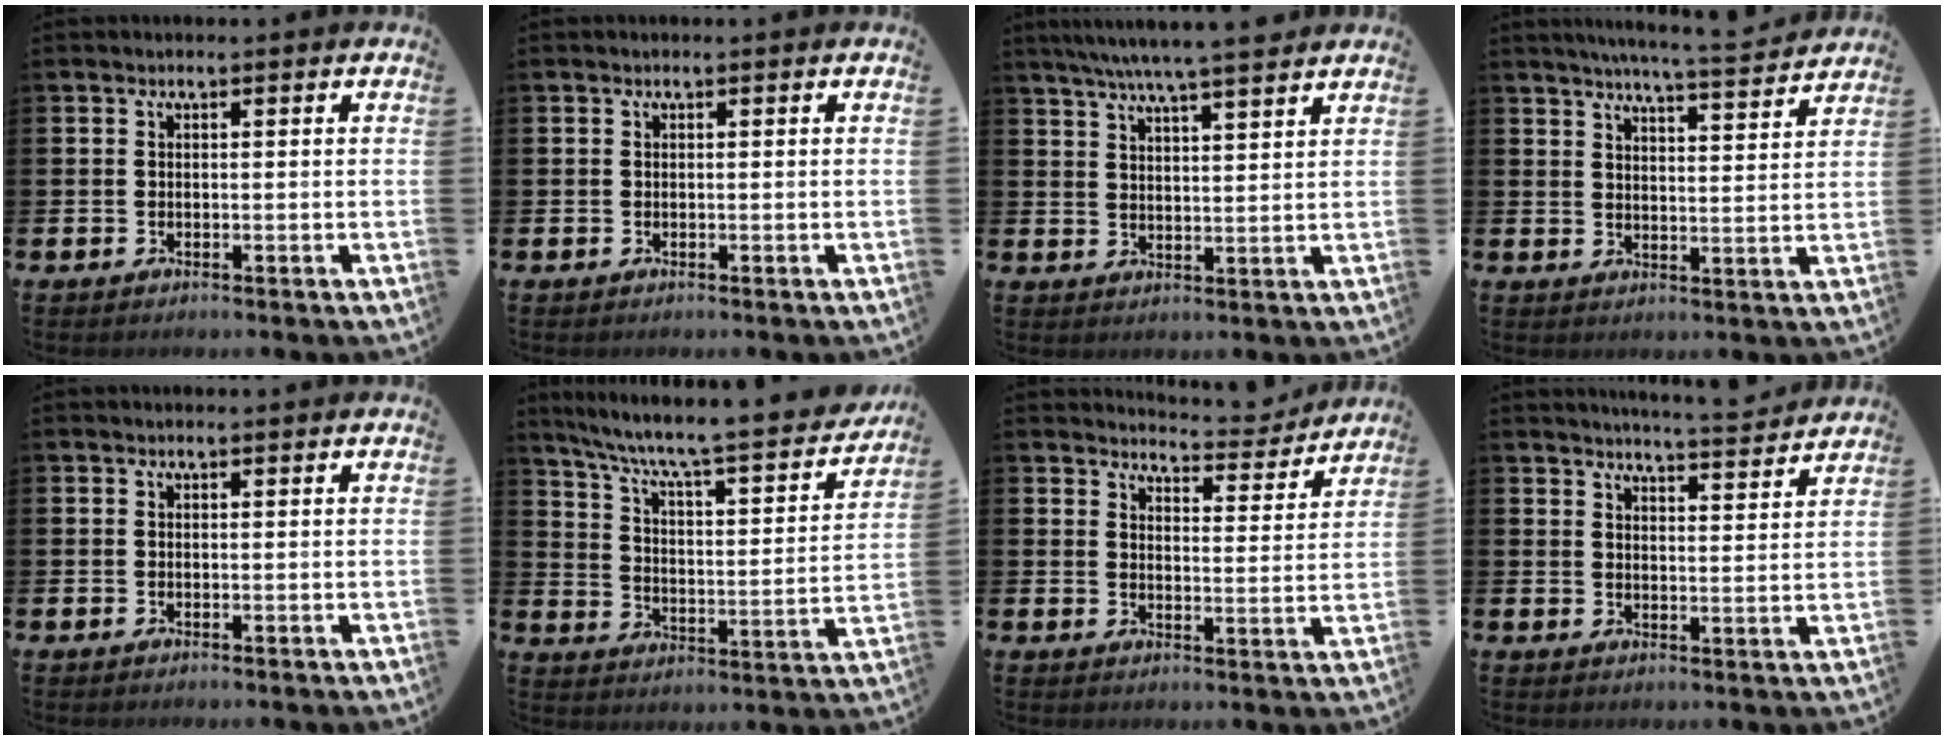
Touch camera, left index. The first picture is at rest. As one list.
[{"total": 0.0}, {"total": 6.9, "force": [6.4, 0.0, 2.6], "torque": [-0.057, -0.030, 0.111]}, {"total": 6.3, "force": [6.0, -0.6, 1.6], "torque": [-0.037, -0.038, 0.103]}, {"total": 0.0}, {"total": 7.2, "force": [6.4, 0.8, 3.2], "torque": [-0.097, -0.055, 0.101]}, {"total": 5.0, "force": [4.9, 0.7, 0.4], "torque": [-0.006, -0.039, 0.083]}, {"total": 5.2, "force": [5.2, -0.4, 0.6], "torque": [-0.014, -0.036, 0.089]}]